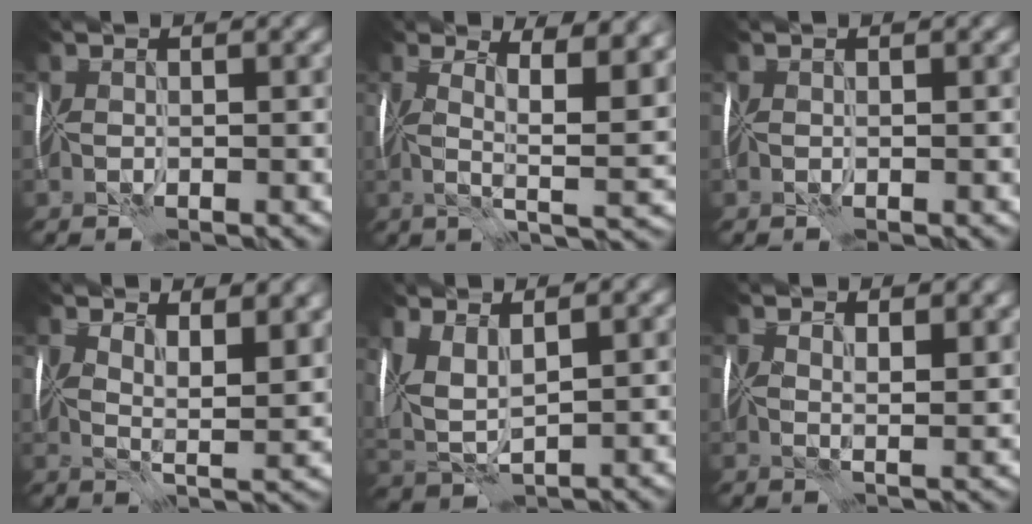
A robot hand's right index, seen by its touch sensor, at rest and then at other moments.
{"total": 9.1, "force": [2.9, 2.3, 8.3], "torque": [-0.105, 0.002, 0.040]}
{"total": 0.0}
{"total": 6.9, "force": [4.7, 2.0, 4.6], "torque": [-0.063, 0.001, 0.073]}
{"total": 4.1, "force": [2.3, 1.7, 3.0], "torque": [-0.078, 0.004, 0.049]}
{"total": 3.3, "force": [2.8, 0.5, 1.7], "torque": [-0.023, 0.004, 0.044]}